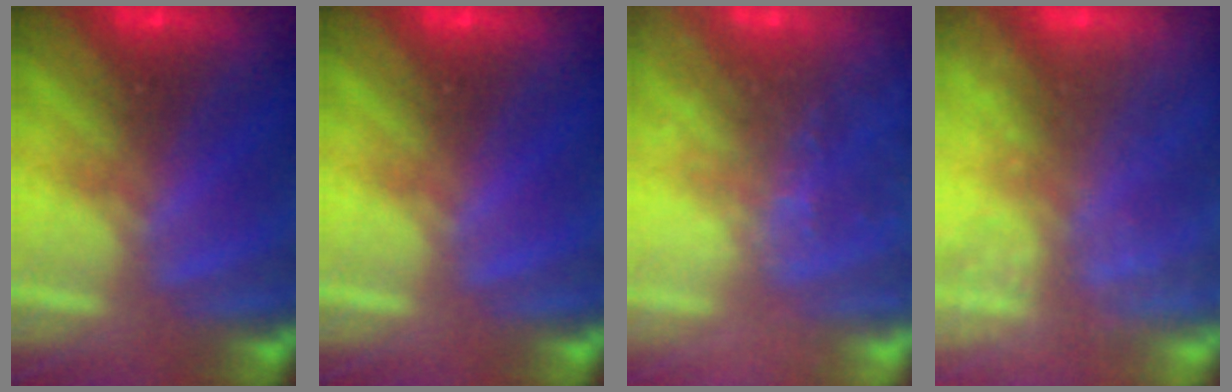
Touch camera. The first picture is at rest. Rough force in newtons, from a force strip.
{"total": 0.0}
{"total": 7.0}
{"total": 9.1}